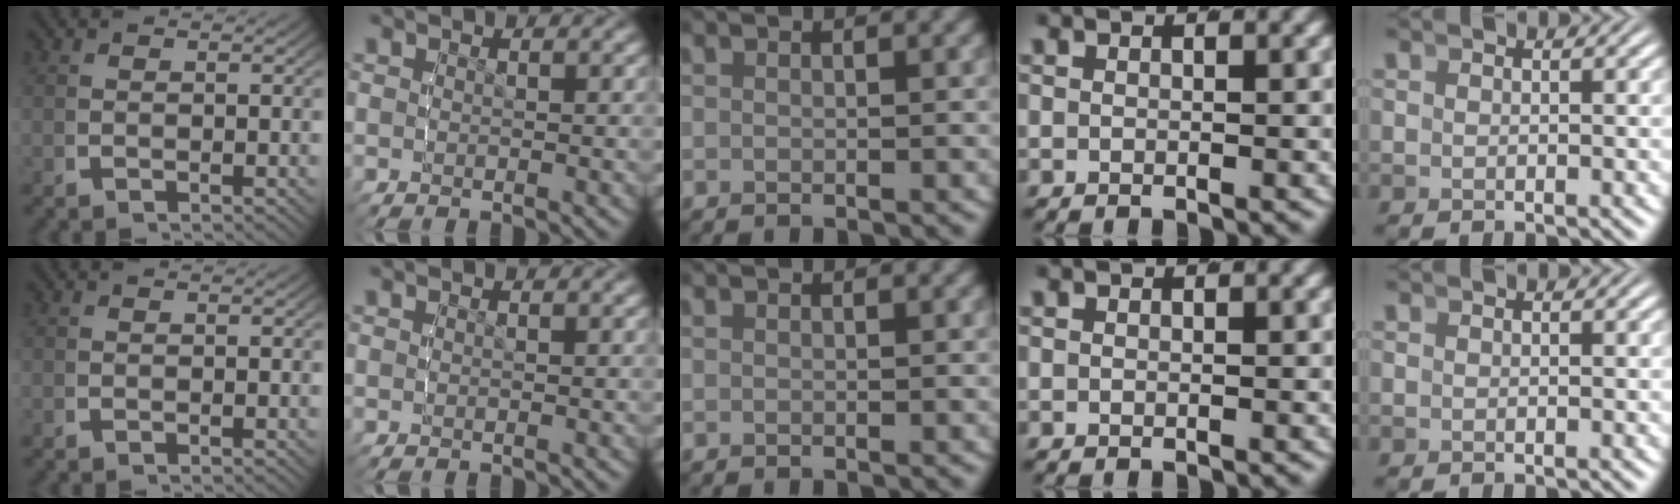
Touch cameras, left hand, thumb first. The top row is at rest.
{}